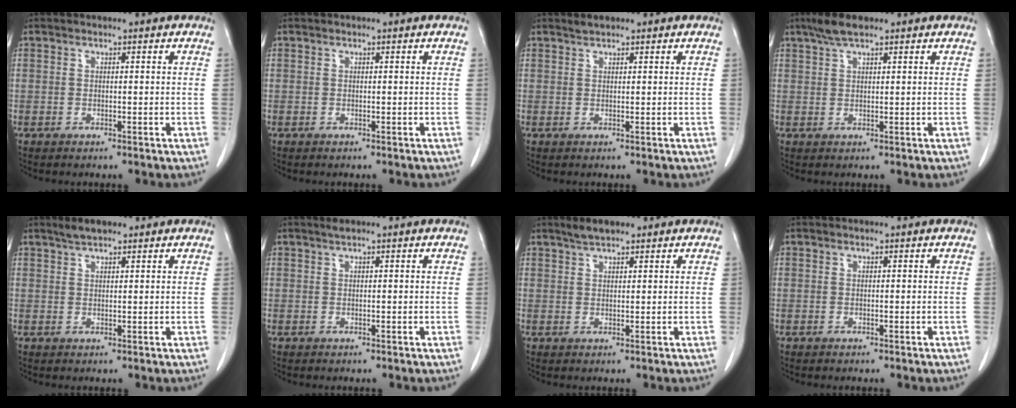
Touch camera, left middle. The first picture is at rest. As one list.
[{"total": 0.0}, {"total": 1.0, "force": [0.9, 0.3, 0.4], "torque": [-0.011, 0.005, 0.018]}, {"total": 3.8, "force": [2.7, 0.8, 2.5], "torque": [-0.054, 0.013, 0.052]}, {"total": 2.8, "force": [2.2, 0.9, 1.6], "torque": [-0.033, 0.009, 0.039]}, {"total": 0.6, "force": [0.4, -0.1, 0.4], "torque": [-0.012, 0.005, 0.011]}, {"total": 3.0, "force": [2.3, 0.9, 1.7], "torque": [-0.035, 0.009, 0.042]}, {"total": 0.0}]